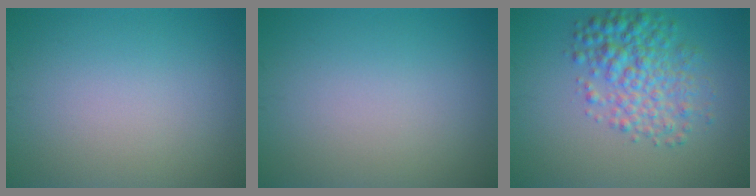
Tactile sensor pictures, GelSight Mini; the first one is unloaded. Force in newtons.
{"total": 0.0}
{"total": 4.9, "press": 4.9, "slide": 0.1}